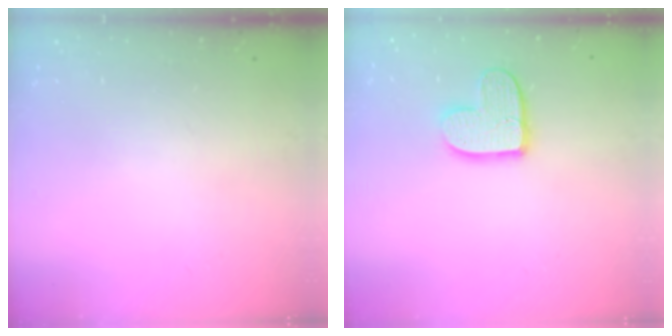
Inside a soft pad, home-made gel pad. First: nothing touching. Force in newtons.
{"total": 11.5, "press": 11.4, "slide": 1.0}